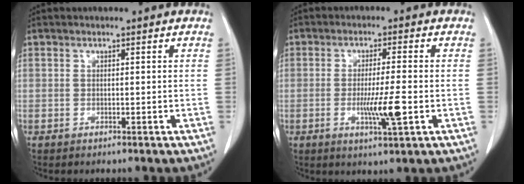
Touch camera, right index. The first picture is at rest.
{"total": 6.6, "force": [-1.5, 0.1, 6.4], "torque": [-0.112, -0.013, -0.025]}